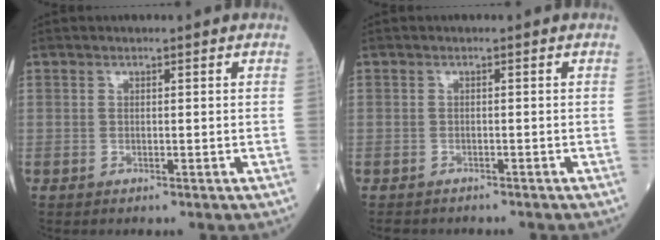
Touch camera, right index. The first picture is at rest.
{"total": 2.9, "force": [-2.6, 1.1, 0.5], "torque": [-0.007, -0.003, -0.037]}